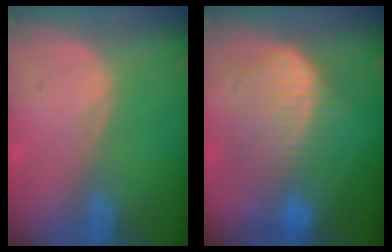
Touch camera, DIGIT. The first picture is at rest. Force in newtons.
{"total": 9.5, "press": 9.5, "slide": 0.7}